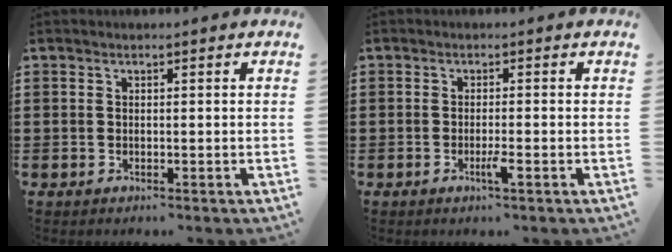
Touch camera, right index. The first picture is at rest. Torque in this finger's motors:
{"motor_torque": [0.62, -0.35, 0.06, 0.05]}